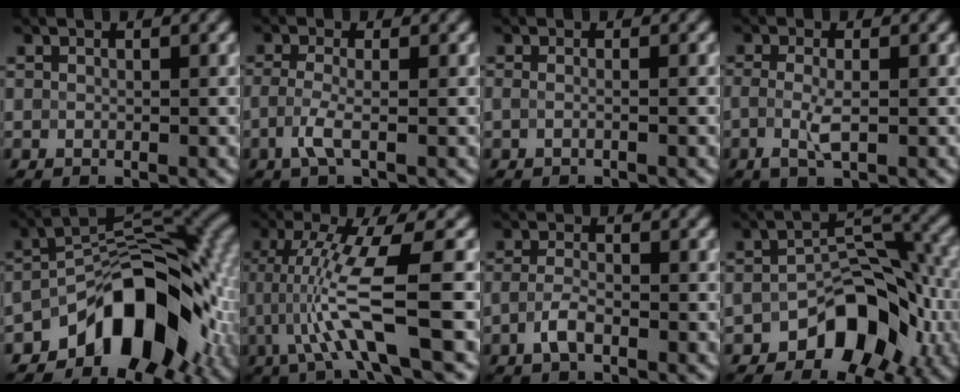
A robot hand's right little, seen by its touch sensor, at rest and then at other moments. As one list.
[{"total": 2.2, "force": [-0.9, 0.5, 1.9], "torque": [-0.048, -0.002, -0.023]}, {"total": 1.8, "force": [0.1, 1.0, 1.5], "torque": [-0.001, -0.005, -0.023]}, {"total": 2.0, "force": [-0.5, 0.5, 1.9], "torque": [-0.046, -0.007, -0.008]}, {"total": 10.4, "force": [-4.8, 5.5, 7.4], "torque": [-0.088, 0.014, -0.085]}, {"total": 7.8, "force": [-1.1, 1.2, 7.6], "torque": [-0.139, -0.007, -0.017]}, {"total": 1.8, "force": [-1.0, 0.7, 1.3], "torque": [-0.032, 0.001, -0.024]}, {"total": 7.5, "force": [-3.6, 4.5, 4.8], "torque": [-0.052, 0.008, -0.066]}]